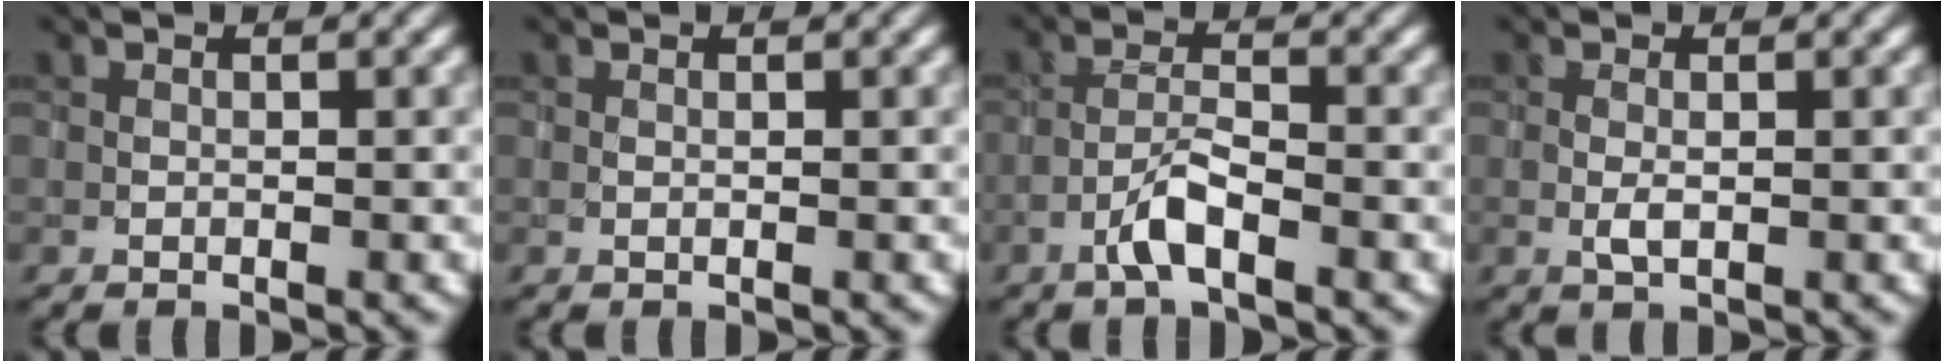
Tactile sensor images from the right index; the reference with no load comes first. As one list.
[{"total": 0.0}, {"total": 2.9, "force": [-1.7, 0.5, 2.3], "torque": [-0.046, 0.008, -0.040]}, {"total": 1.2, "force": [-0.2, 0.4, 1.2], "torque": [-0.026, -0.001, -0.003]}]